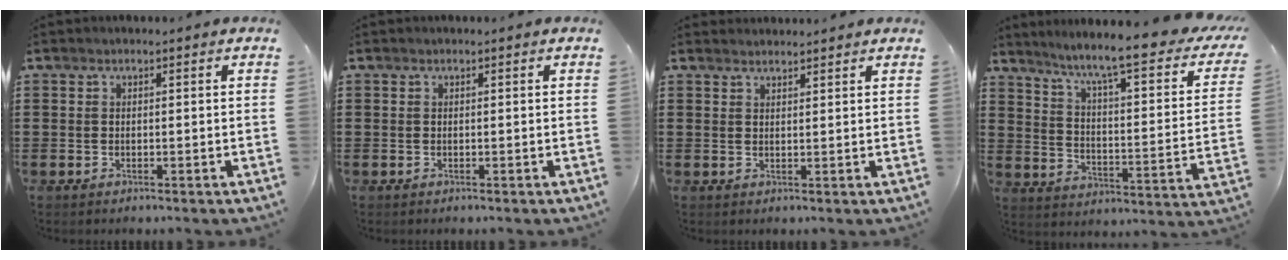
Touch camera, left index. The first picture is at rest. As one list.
[{"total": 0.0}, {"total": 1.5, "force": [1.5, 0.1, 0.1], "torque": [-0.005, 0.001, 0.031]}, {"total": 7.7, "force": [6.0, -0.3, 4.9], "torque": [-0.112, -0.051, 0.087]}]